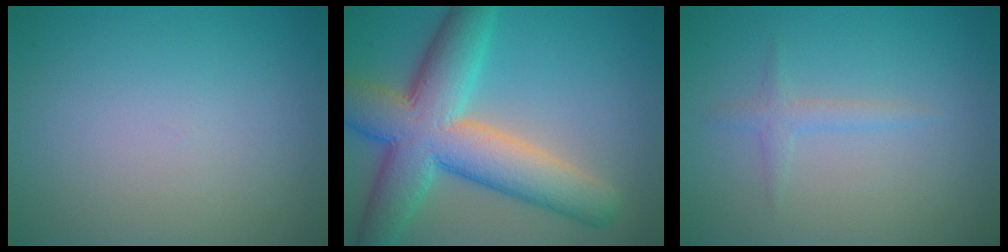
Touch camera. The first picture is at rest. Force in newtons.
{"total": 10.8, "press": 10.8, "slide": 0.6}
{"total": 1.3, "press": 1.2, "slide": 0.0}